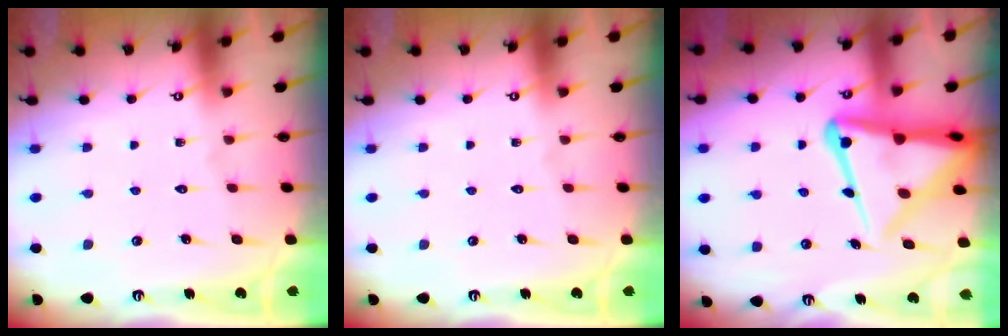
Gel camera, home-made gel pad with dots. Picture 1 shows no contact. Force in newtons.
{"total": 0.0}
{"total": 14.9, "press": 14.8, "slide": 1.5}